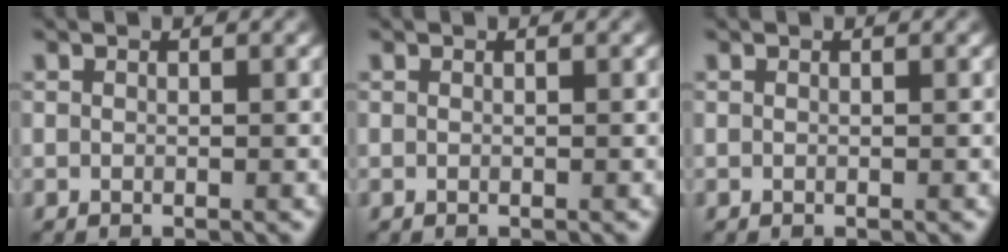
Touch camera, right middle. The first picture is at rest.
{"total": 0.0}
{"total": 0.0}